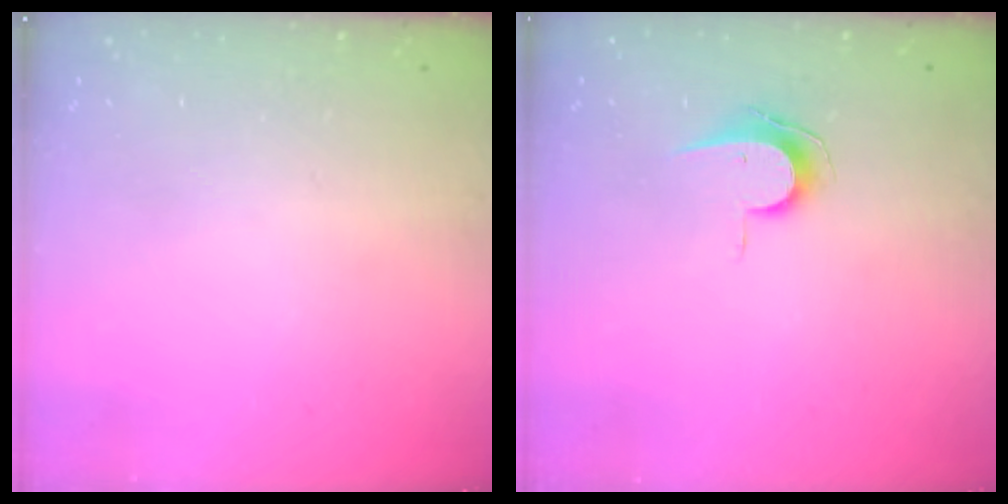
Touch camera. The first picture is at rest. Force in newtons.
{"total": 7.7, "press": 7.6, "slide": 0.4}